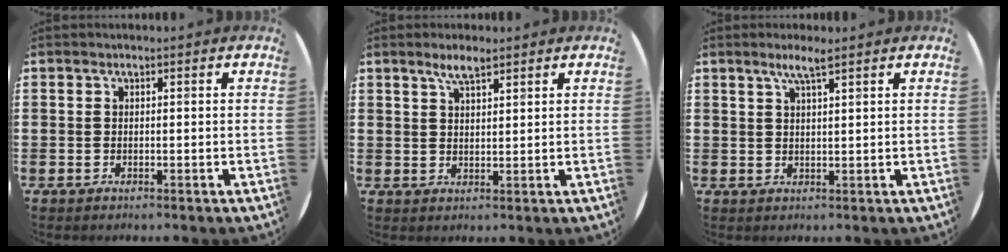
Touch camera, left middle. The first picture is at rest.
{"total": 3.2, "force": [2.6, 1.2, 1.6], "torque": [-0.035, 0.006, 0.047]}
{"total": 3.1, "force": [2.2, 0.1, 2.1], "torque": [-0.044, 0.003, 0.038]}